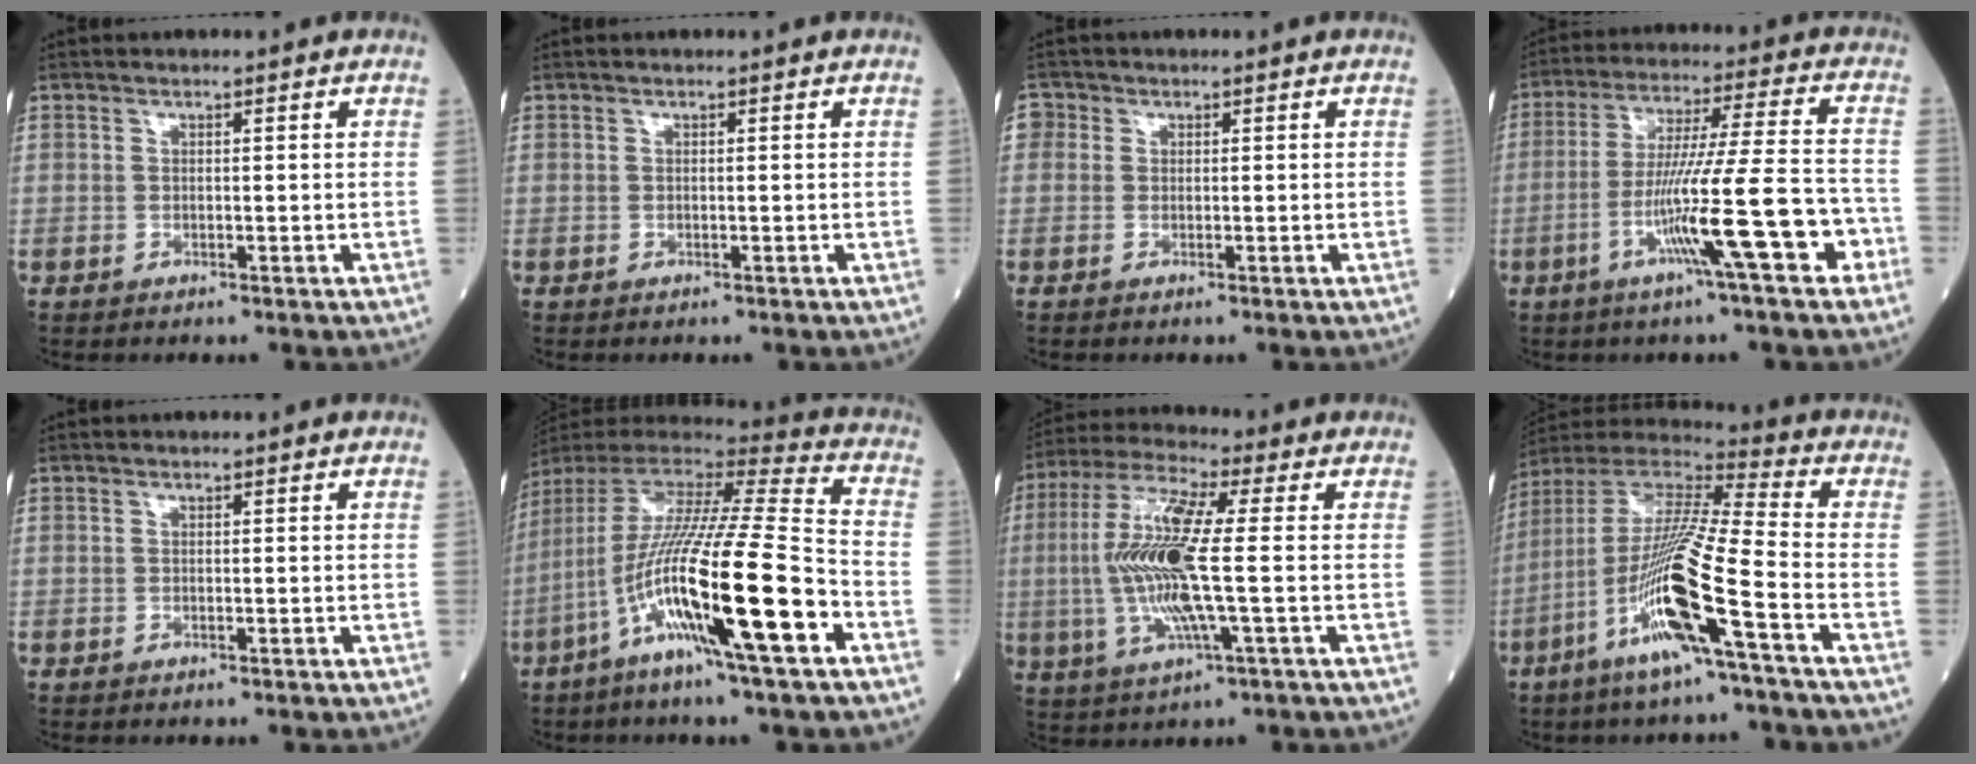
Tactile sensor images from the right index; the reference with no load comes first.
{"total": 0.0}
{"total": 1.7, "force": [0.1, 1.7, 0.5], "torque": [-0.005, 0.005, -0.005]}
{"total": 14.2, "force": [-5.9, 0.0, 12.9], "torque": [-0.222, -0.002, -0.100]}
{"total": 0.0}
{"total": 22.3, "force": [-8.4, 0.7, 20.6], "torque": [-0.405, -0.038, -0.163]}
{"total": 13.6, "force": [-0.5, 1.2, 13.6], "torque": [-0.290, 0.005, -0.013]}
{"total": 17.1, "force": [-6.6, -0.1, 15.8], "torque": [-0.326, -0.012, -0.129]}